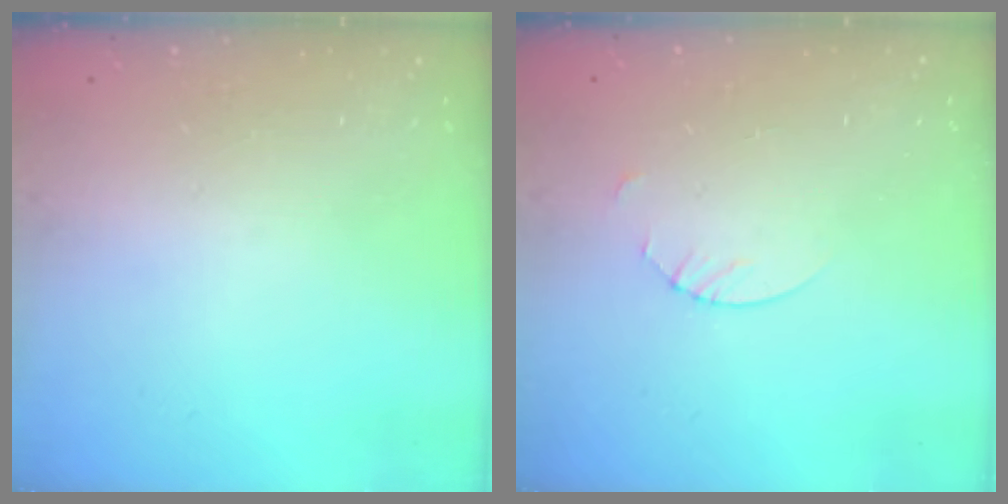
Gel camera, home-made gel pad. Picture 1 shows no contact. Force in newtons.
{"total": 1.9, "press": 1.9, "slide": 0.2}